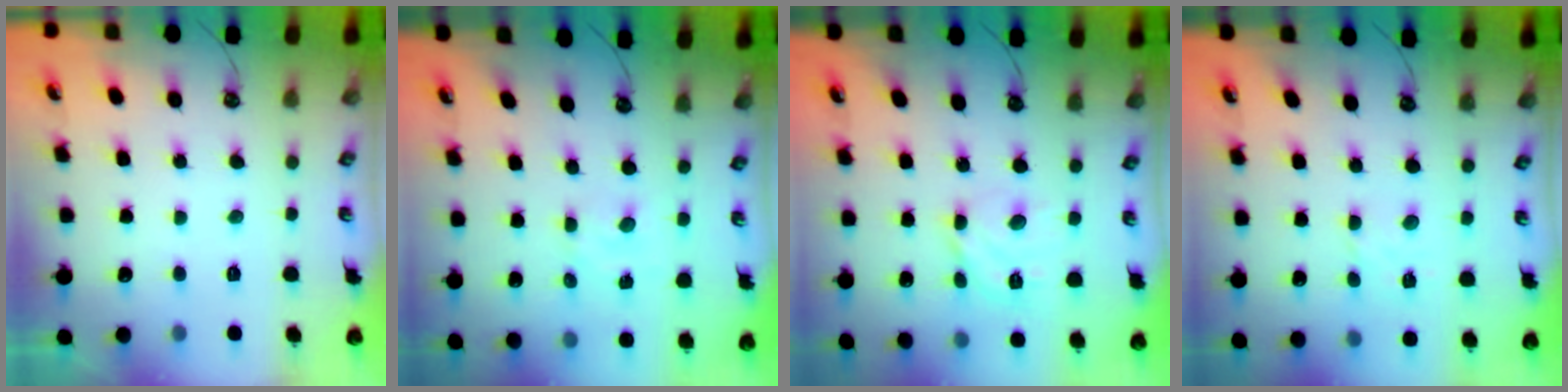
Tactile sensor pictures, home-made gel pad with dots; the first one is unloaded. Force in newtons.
{"total": 2.2, "press": 2.2, "slide": 0.3}
{"total": 9.7, "press": 9.6, "slide": 1.0}
{"total": 2.9, "press": 2.8, "slide": 0.6}